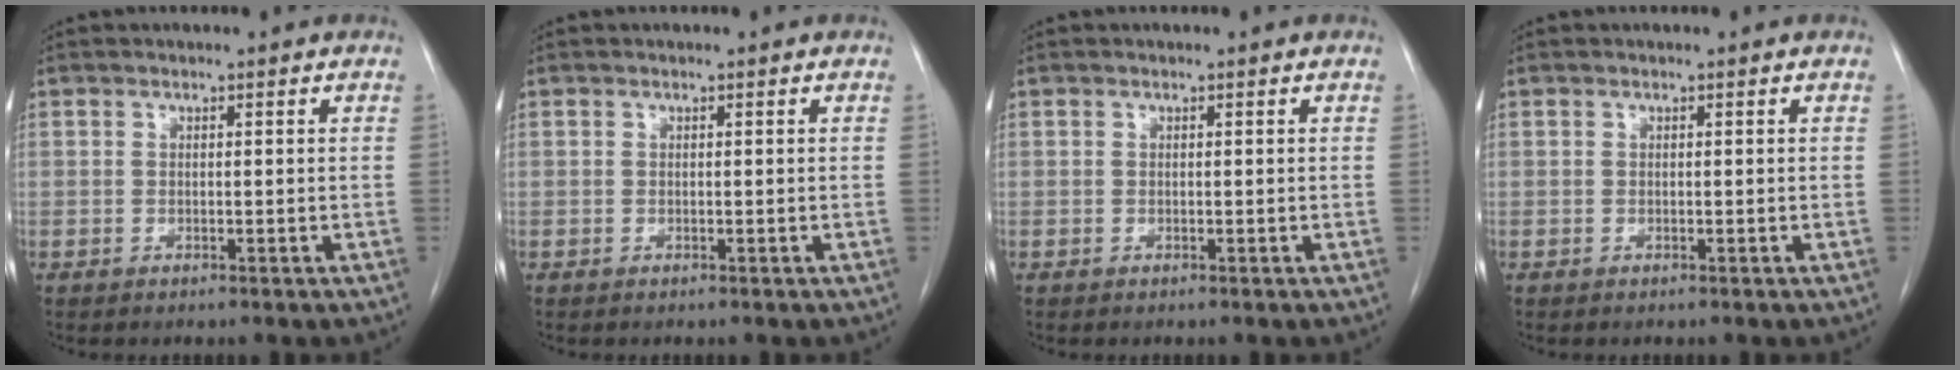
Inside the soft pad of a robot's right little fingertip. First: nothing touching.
{"total": 0.0}
{"total": 0.0}
{"total": 0.0}